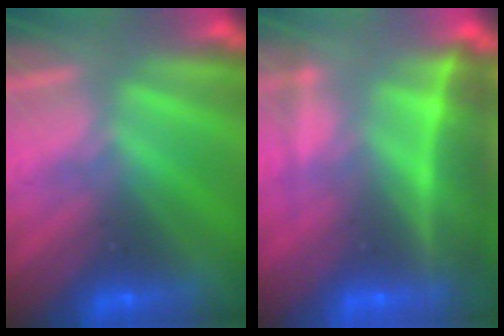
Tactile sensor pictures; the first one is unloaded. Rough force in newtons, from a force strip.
{"total": 5.6}